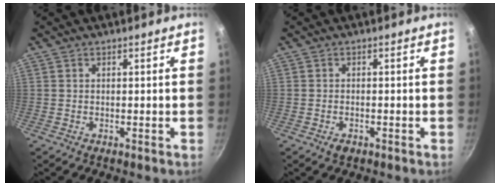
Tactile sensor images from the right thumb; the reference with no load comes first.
{"total": 1.6, "force": [-1.0, 0.9, 1.0], "torque": [-0.019, 0.006, -0.016]}